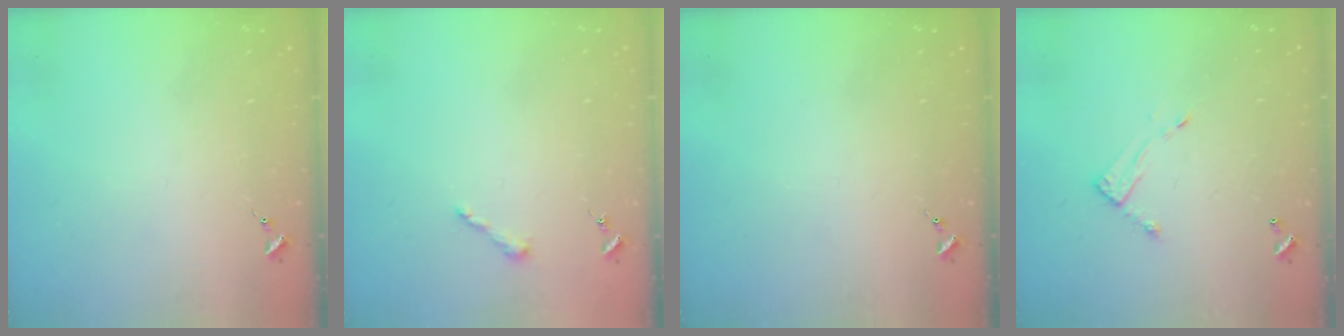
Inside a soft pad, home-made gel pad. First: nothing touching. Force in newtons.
{"total": 4.3, "press": 4.3, "slide": 0.5}
{"total": 0.0}
{"total": 5.5, "press": 5.5, "slide": 0.3}